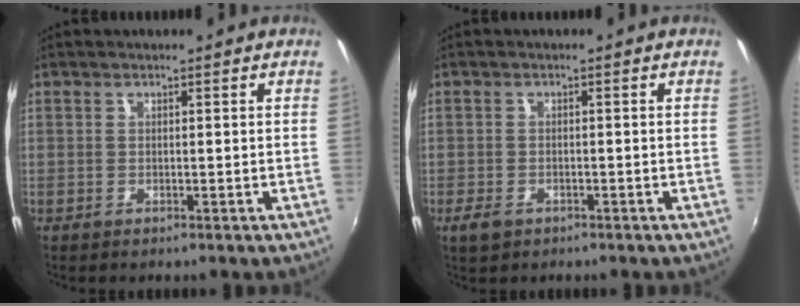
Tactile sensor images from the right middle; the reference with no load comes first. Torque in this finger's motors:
{"motor_torque": [0.58, -0.56, 0.02, 0.02]}